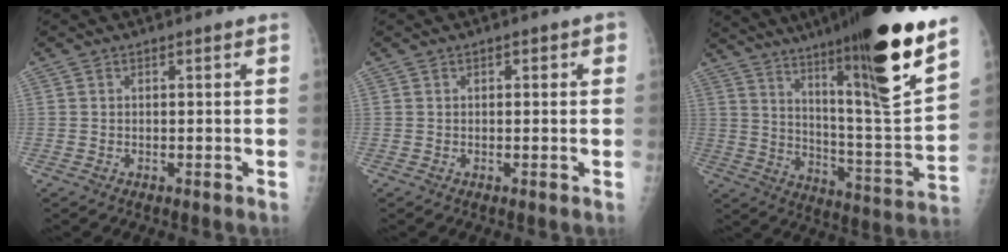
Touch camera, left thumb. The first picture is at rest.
{"total": 1.6, "force": [0.5, 1.0, 1.1], "torque": [-0.004, 0.003, 0.003]}
{"total": 27.3, "force": [17.4, 2.6, 20.8], "torque": [-0.303, -0.074, 0.282]}